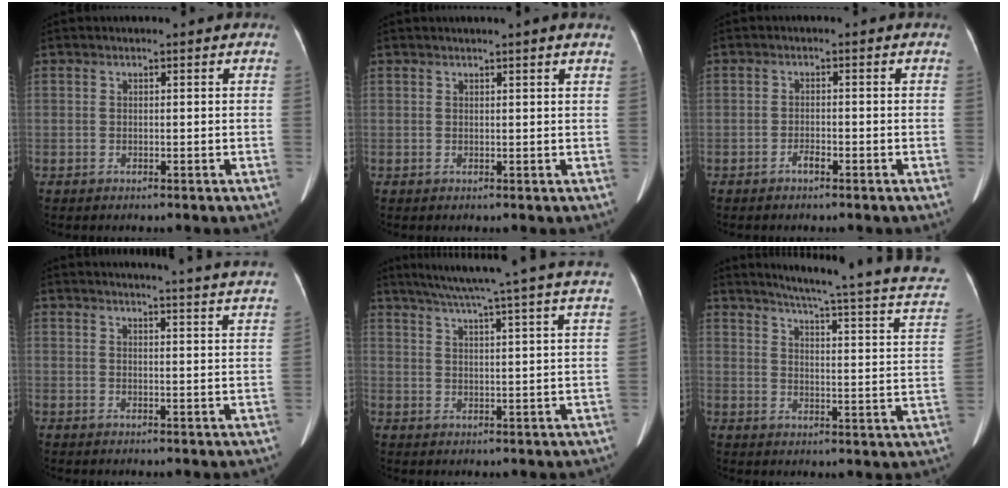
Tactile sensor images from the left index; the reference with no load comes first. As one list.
[{"total": 2.1, "force": [1.7, -0.6, 1.2], "torque": [-0.020, 0.004, 0.023]}, {"total": 1.4, "force": [-1.2, 0.3, 0.7], "torque": [-0.015, -0.002, -0.020]}, {"total": 19.8, "force": [19.0, -0.7, 5.3], "torque": [-0.071, -0.076, 0.205]}, {"total": 24.7, "force": [21.8, -0.9, 11.8], "torque": [-0.190, -0.024, 0.271]}, {"total": 21.3, "force": [18.6, -0.9, 10.4], "torque": [-0.152, -0.076, 0.212]}]